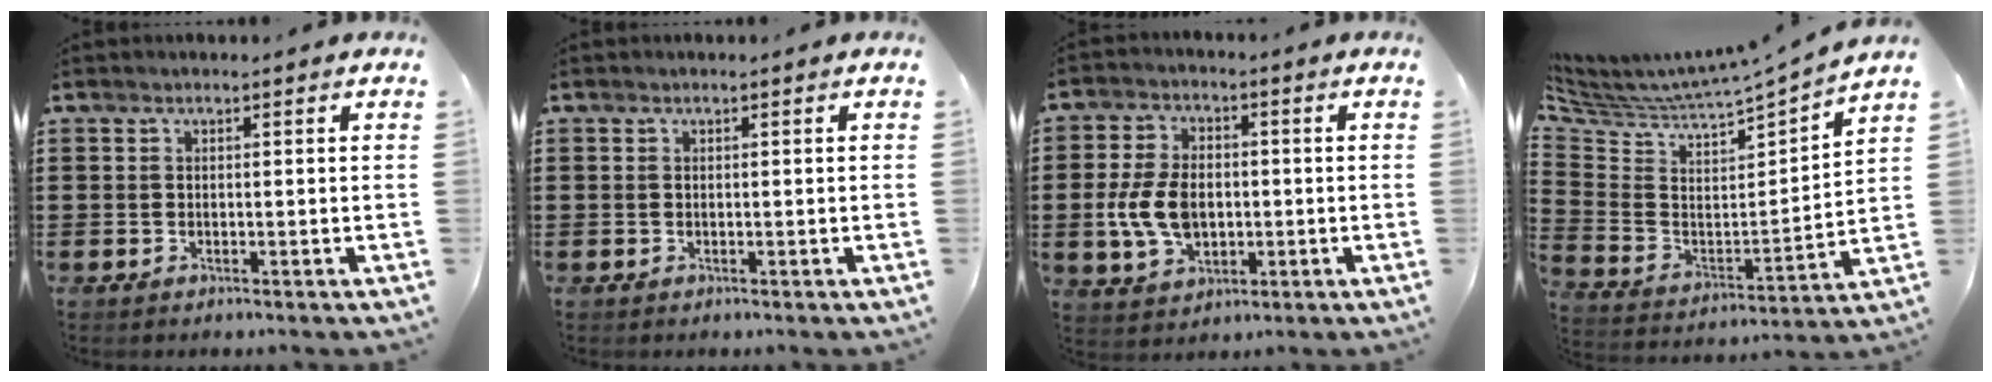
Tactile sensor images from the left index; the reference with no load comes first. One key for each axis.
{"total": 0.0}
{"total": 8.2, "fx": -0.7, "fy": 5.3, "fz": 6.3, "tx": -0.150, "ty": 0.005, "tz": -0.017}
{"total": 3.8, "fx": 3.7, "fy": 0.5, "fz": 0.8, "tx": -0.042, "ty": -0.050, "tz": 0.058}